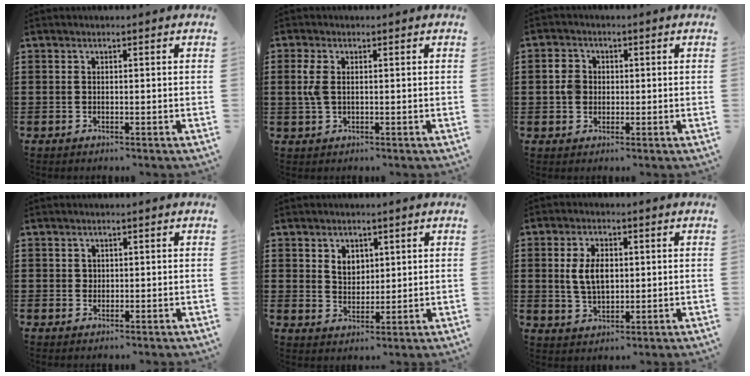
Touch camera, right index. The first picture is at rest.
{"total": 3.3, "force": [0.3, 1.7, 2.8], "torque": [-0.075, 0.001, 0.000]}
{"total": 3.3, "force": [0.0, 2.9, 1.6], "torque": [-0.040, 0.011, -0.003]}
{"total": 0.8, "force": [0.4, 0.7, 0.1], "torque": [-0.004, 0.003, 0.009]}
{"total": 3.2, "force": [1.8, 2.4, 1.2], "torque": [-0.032, 0.009, 0.032]}
{"total": 5.6, "force": [0.6, 3.2, 4.5], "torque": [-0.100, 0.003, 0.004]}